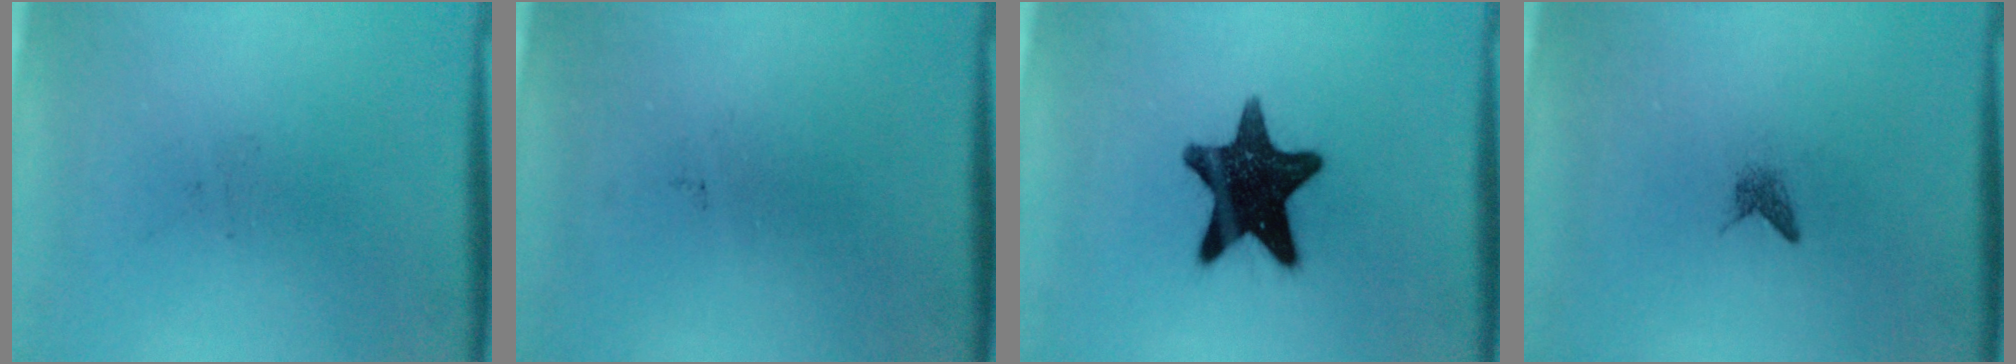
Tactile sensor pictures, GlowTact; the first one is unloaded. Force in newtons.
{"total": 0.0}
{"total": 14.9}
{"total": 1.0}